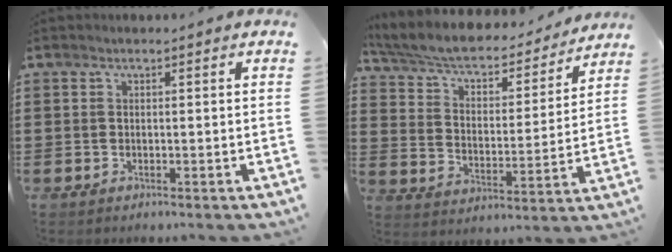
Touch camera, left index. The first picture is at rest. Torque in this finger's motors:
{"motor_torque": [1.10, -1.04, 0.35, 0.07]}